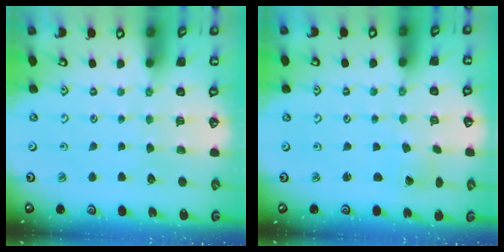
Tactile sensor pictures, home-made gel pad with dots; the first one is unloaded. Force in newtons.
{"total": 1.0, "press": 1.0, "slide": 0.0}